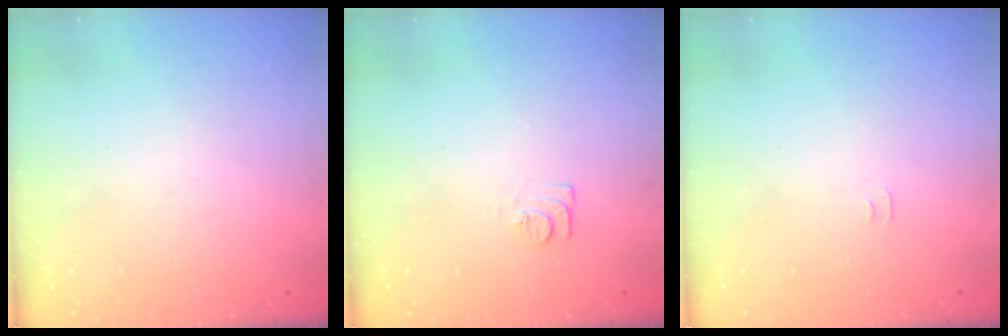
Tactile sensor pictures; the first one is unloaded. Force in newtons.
{"total": 6.2, "press": 6.1, "slide": 0.6}
{"total": 3.1, "press": 3.0, "slide": 0.5}